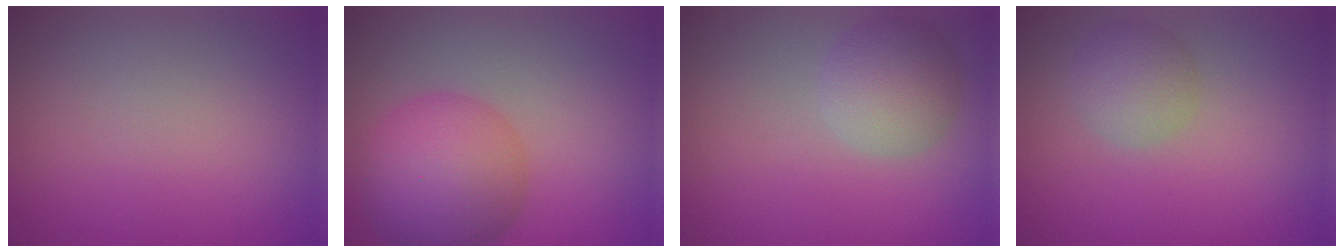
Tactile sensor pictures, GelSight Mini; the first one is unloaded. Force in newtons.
{"total": 7.2, "press": 7.2, "slide": 0.2}
{"total": 4.1, "press": 4.1, "slide": 0.3}
{"total": 2.7, "press": 2.7, "slide": 0.2}